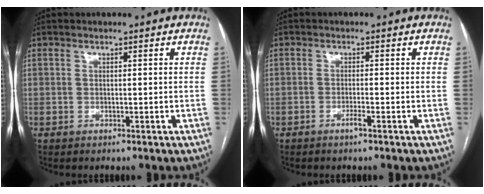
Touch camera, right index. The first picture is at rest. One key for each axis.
{"total": 1.3, "fx": -0.9, "fy": -0.1, "fz": 1.0, "tx": -0.021, "ty": 0.000, "tz": -0.016}